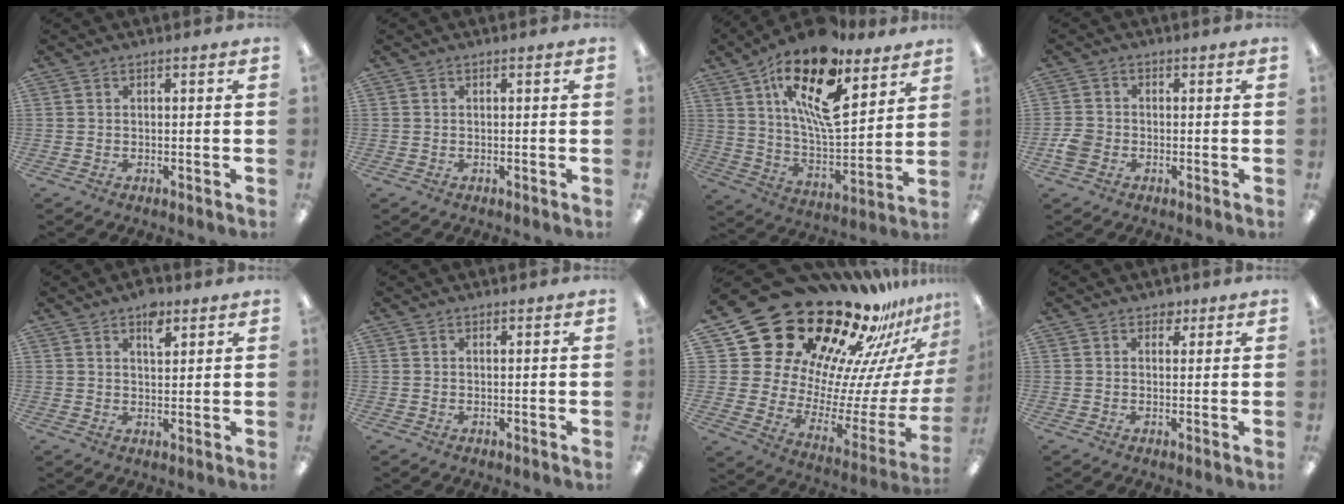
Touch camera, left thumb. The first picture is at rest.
{"total": 0.0}
{"total": 22.2, "force": [13.1, 8.6, 15.7], "torque": [-0.254, -0.076, 0.219]}
{"total": 4.1, "force": [-1.6, 3.3, 1.8], "torque": [-0.016, 0.009, -0.027]}
{"total": 5.3, "force": [3.3, 2.6, 3.2], "torque": [-0.030, -0.017, 0.053]}
{"total": 0.0}
{"total": 26.4, "force": [21.0, 11.9, 10.6], "torque": [-0.147, -0.205, 0.396]}
{"total": 2.2, "force": [1.4, 1.6, 0.7], "torque": [0.001, -0.004, 0.022]}